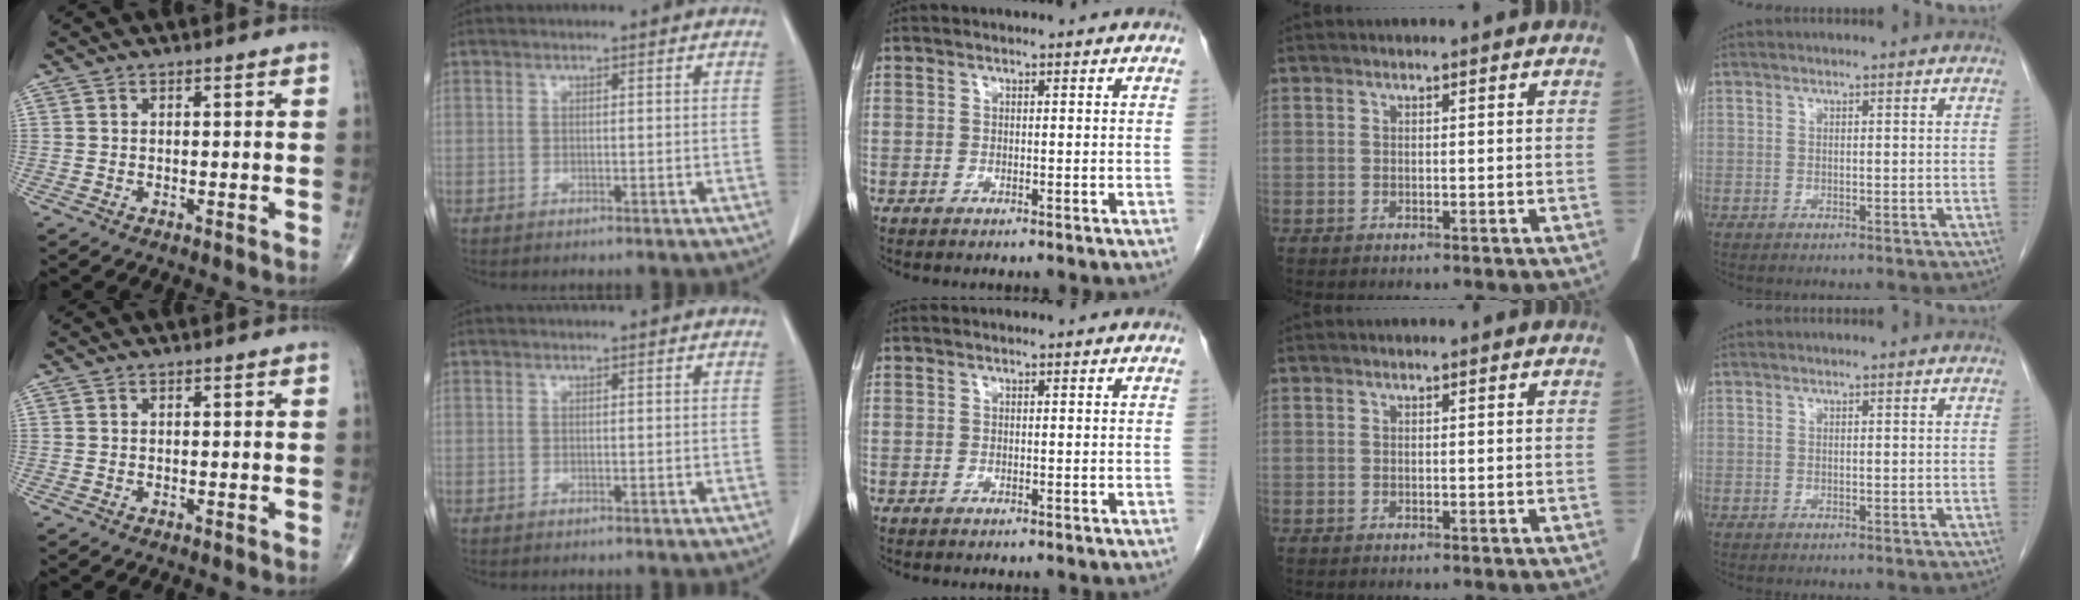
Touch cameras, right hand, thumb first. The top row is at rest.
{}